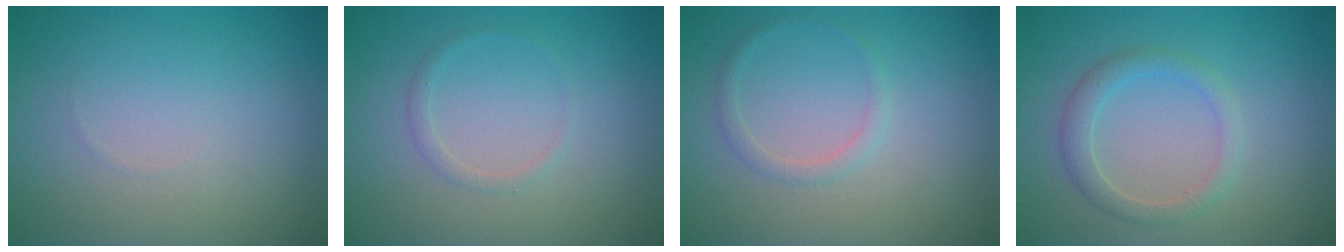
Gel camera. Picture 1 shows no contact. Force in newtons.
{"total": 0.9, "press": 0.9, "slide": 0.0}
{"total": 1.2, "press": 1.2, "slide": 0.2}
{"total": 2.3, "press": 2.3, "slide": 0.0}